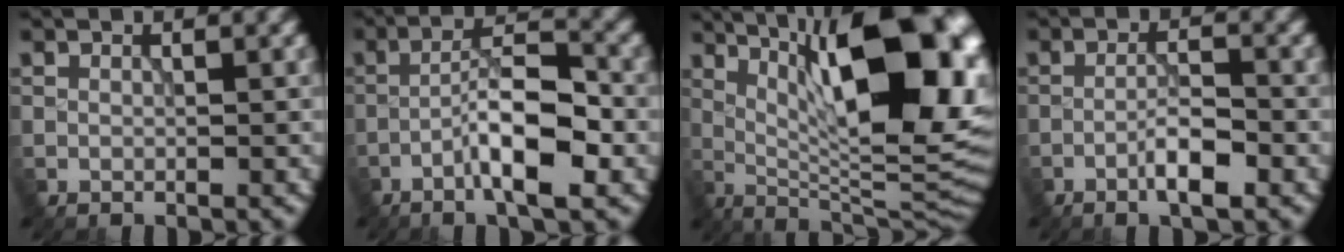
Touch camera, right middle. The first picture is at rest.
{"total": 6.6, "force": [-2.8, 1.5, 5.8], "torque": [-0.094, 0.017, -0.056]}
{"total": 17.0, "force": [4.9, 5.7, 15.2], "torque": [-0.200, 0.015, 0.080]}
{"total": 3.3, "force": [-1.7, 0.6, 2.7], "torque": [-0.048, 0.006, -0.035]}